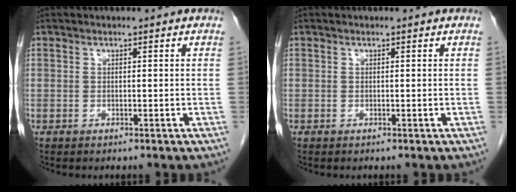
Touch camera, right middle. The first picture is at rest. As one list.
[{"total": 0.0}]